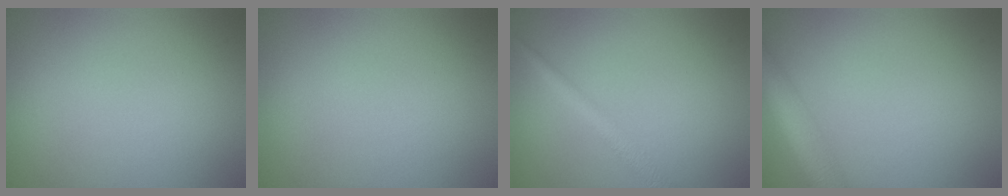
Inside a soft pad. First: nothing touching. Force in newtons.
{"total": 0.0}
{"total": 2.0, "press": 2.0, "slide": 0.0}
{"total": 5.0, "press": 5.0, "slide": 0.2}